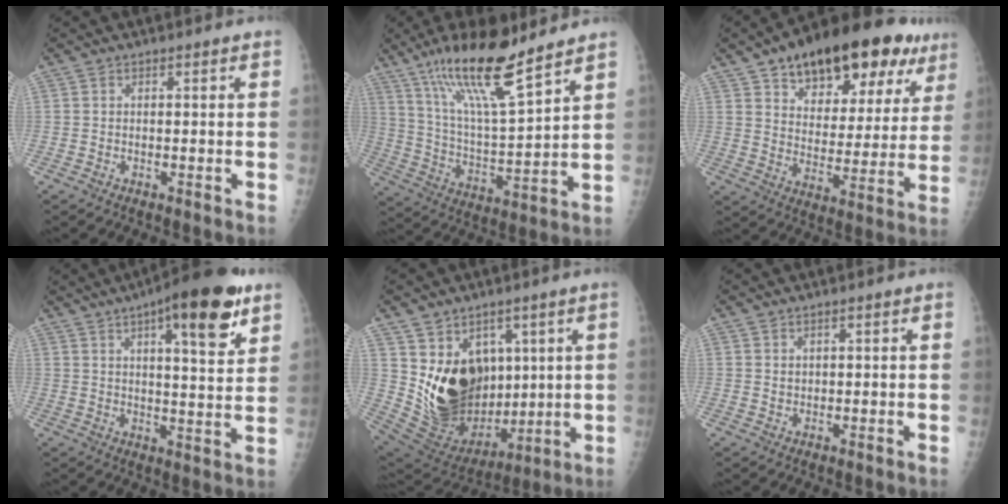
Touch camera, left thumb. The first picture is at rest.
{"total": 17.5, "force": [12.3, 2.9, 12.1], "torque": [-0.205, -0.062, 0.230]}
{"total": 25.3, "force": [14.9, 12.4, 16.2], "torque": [-0.199, -0.015, 0.220]}
{"total": 16.5, "force": [9.0, 4.6, 13.0], "torque": [-0.164, -0.033, 0.126]}
{"total": 18.1, "force": [3.9, 13.5, 11.5], "torque": [-0.161, -0.035, 0.110]}
{"total": 1.1, "force": [0.6, 0.8, 0.4], "torque": [0.001, -0.004, 0.012]}